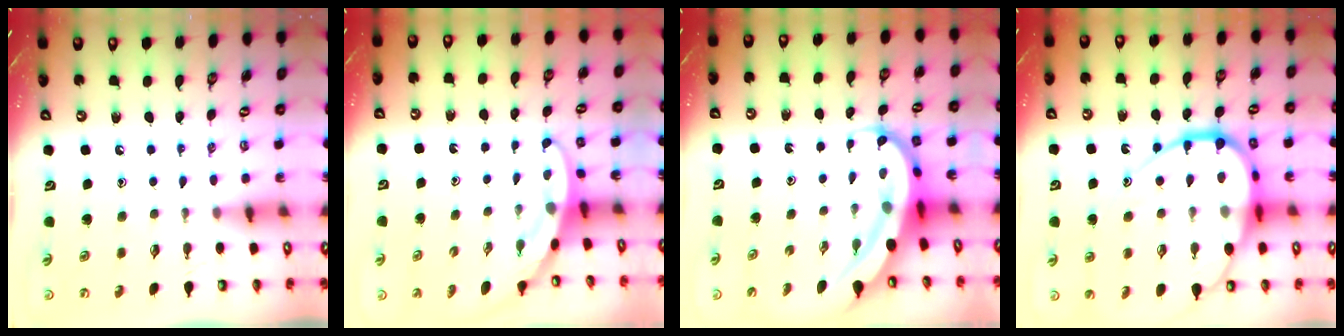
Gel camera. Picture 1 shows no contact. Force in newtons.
{"total": 3.3, "press": 3.3, "slide": 0.1}
{"total": 8.2, "press": 8.0, "slide": 1.7}
{"total": 20.5, "press": 20.4, "slide": 2.2}